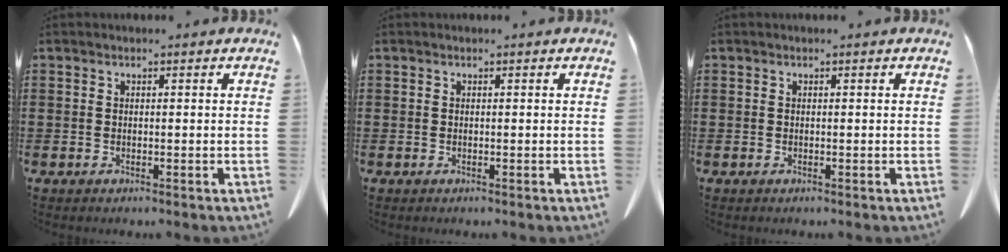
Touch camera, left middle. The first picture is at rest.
{"total": 0.0}
{"total": 0.0}